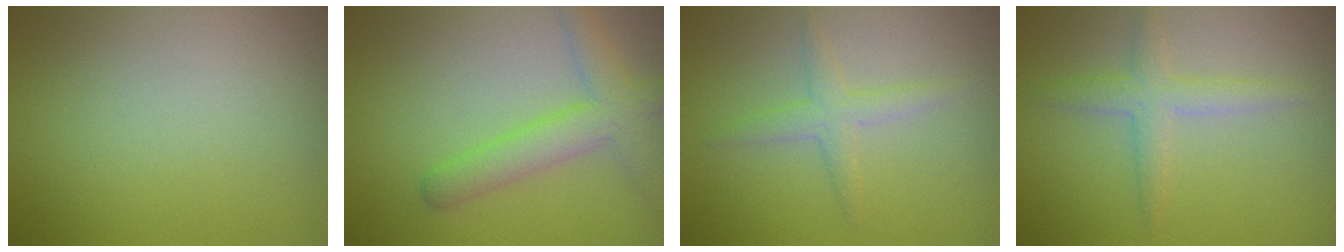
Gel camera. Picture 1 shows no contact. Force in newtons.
{"total": 4.2, "press": 4.2, "slide": 0.1}
{"total": 2.0, "press": 2.0, "slide": 0.1}
{"total": 2.5, "press": 2.5, "slide": 0.1}